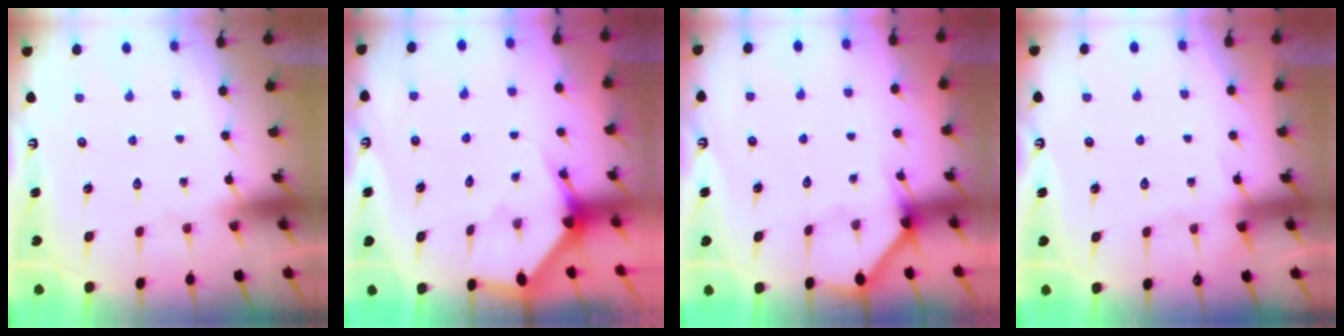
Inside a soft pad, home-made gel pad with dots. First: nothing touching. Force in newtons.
{"total": 2.2, "press": 2.2, "slide": 0.2}
{"total": 2.2, "press": 2.2, "slide": 0.4}
{"total": 1.9, "press": 1.9, "slide": 0.3}